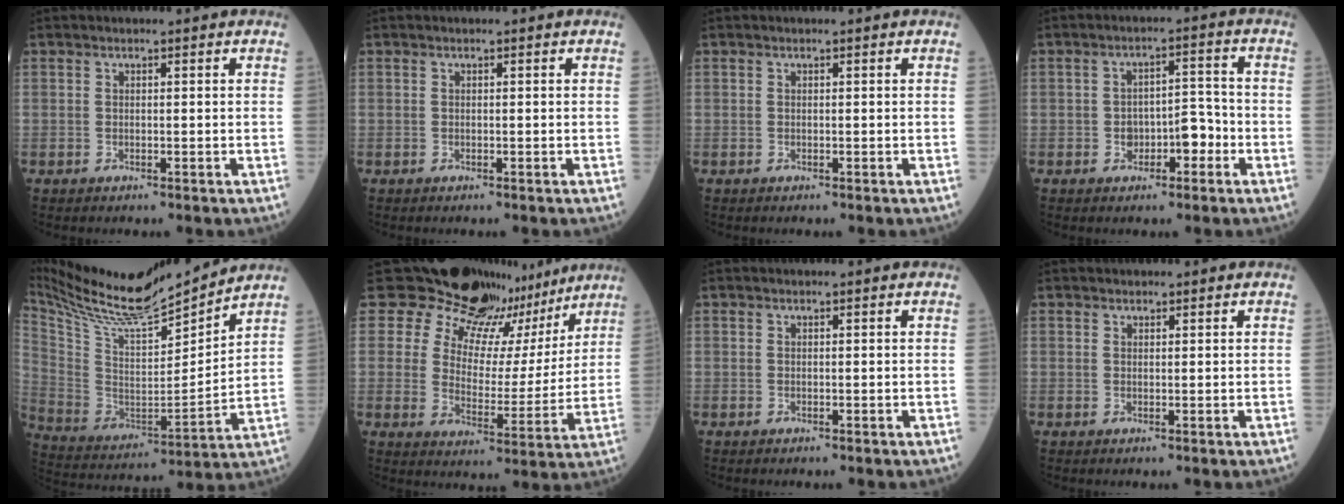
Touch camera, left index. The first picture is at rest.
{"total": 0.0}
{"total": 0.0}
{"total": 4.8, "force": [-2.0, 2.5, 3.6], "torque": [-0.053, 0.019, -0.030]}
{"total": 20.2, "force": [18.5, 1.7, 7.9], "torque": [-0.168, -0.019, 0.321]}
{"total": 17.2, "force": [15.0, 7.9, 2.5], "torque": [-0.026, -0.028, 0.180]}
{"total": 0.0}
{"total": 0.8, "force": [0.5, 0.6, -0.1], "torque": [0.009, -0.005, 0.003]}